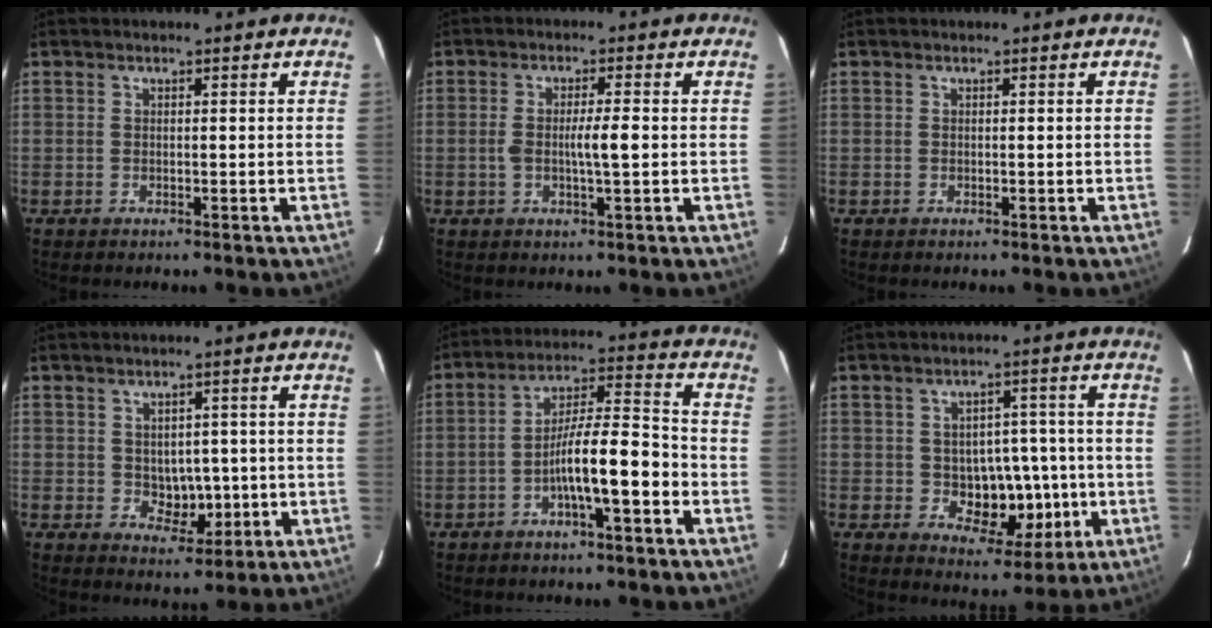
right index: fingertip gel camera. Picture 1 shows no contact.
{"total": 4.1, "force": [-0.3, 0.2, 4.1], "torque": [-0.073, -0.002, -0.006]}
{"total": 0.0}
{"total": 4.8, "force": [-0.3, 3.5, 3.3], "torque": [-0.038, 0.004, 0.008]}
{"total": 10.2, "force": [-3.9, 1.3, 9.3], "torque": [-0.162, 0.024, -0.063]}
{"total": 9.0, "force": [-1.5, 5.9, 6.6], "torque": [-0.082, 0.019, -0.007]}